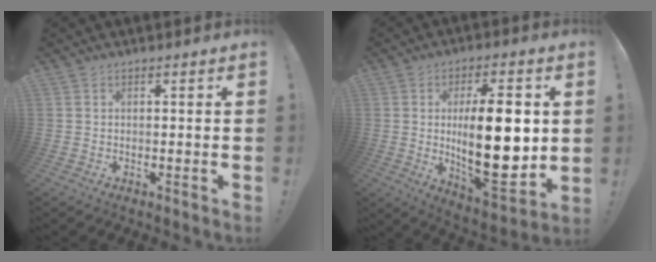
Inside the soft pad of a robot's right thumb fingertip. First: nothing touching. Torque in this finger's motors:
{"motor_torque": [2.55, 2.46, 2.21, 0.03, 0.16]}